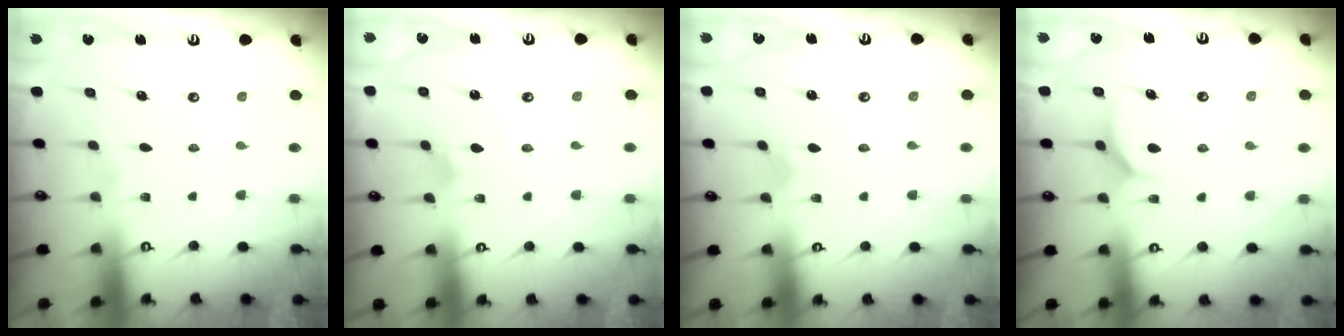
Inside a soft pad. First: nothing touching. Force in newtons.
{"total": 1.5, "press": 1.5, "slide": 0.1}
{"total": 2.7, "press": 2.7, "slide": 0.1}
{"total": 4.9, "press": 4.9, "slide": 0.5}